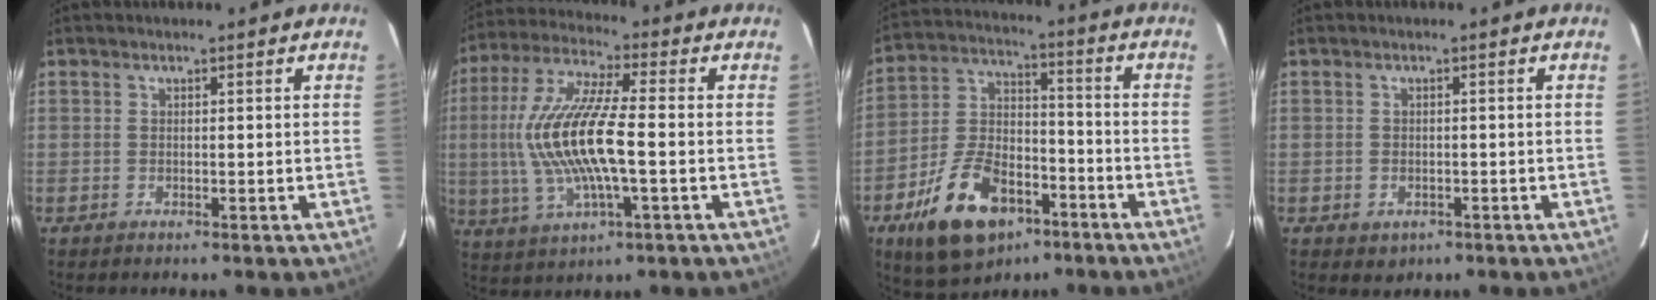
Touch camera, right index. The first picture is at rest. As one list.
[{"total": 16.0, "force": [-1.3, 3.9, 15.4], "torque": [-0.310, -0.002, -0.023]}, {"total": 18.1, "force": [-9.9, 10.0, 11.4], "torque": [-0.234, 0.009, -0.161]}, {"total": 2.1, "force": [-0.8, 1.8, 0.7], "torque": [-0.015, -0.001, -0.006]}]